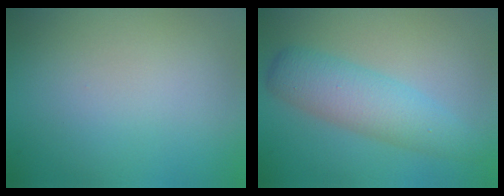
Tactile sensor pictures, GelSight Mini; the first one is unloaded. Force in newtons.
{"total": 4.8, "press": 4.8, "slide": 0.1}